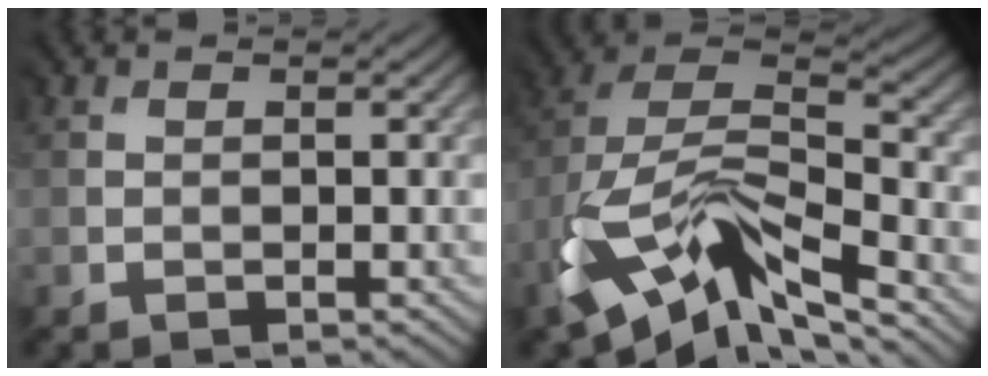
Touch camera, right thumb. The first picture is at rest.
{"total": 12.0, "force": [-6.7, 5.3, 8.4], "torque": [-0.179, -0.006, -0.137]}